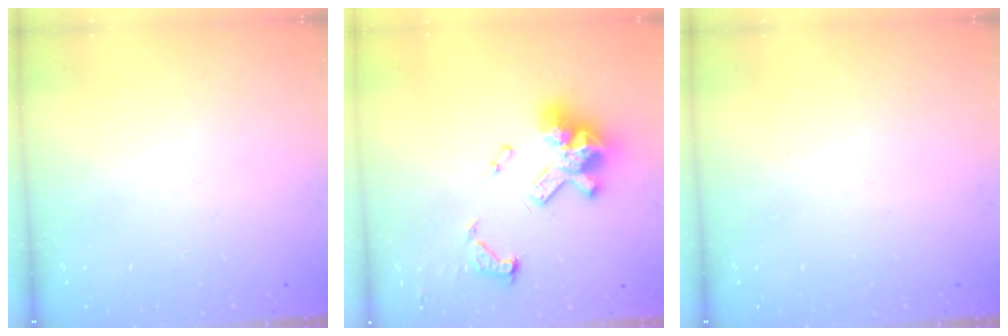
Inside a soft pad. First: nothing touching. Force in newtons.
{"total": 13.6, "press": 13.6, "slide": 0.6}
{"total": 0.0}